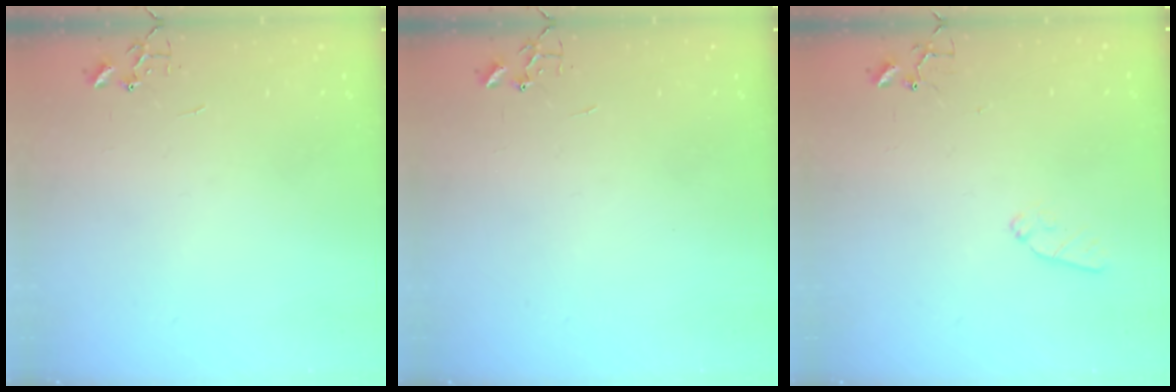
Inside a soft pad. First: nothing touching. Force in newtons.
{"total": 0.0}
{"total": 7.6, "press": 7.6, "slide": 0.6}